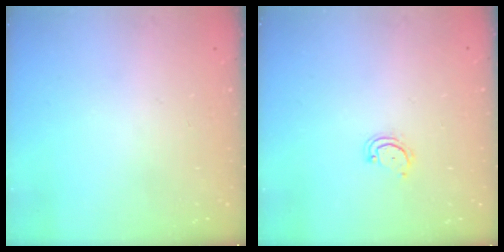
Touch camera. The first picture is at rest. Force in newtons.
{"total": 3.4, "press": 3.4, "slide": 0.2}